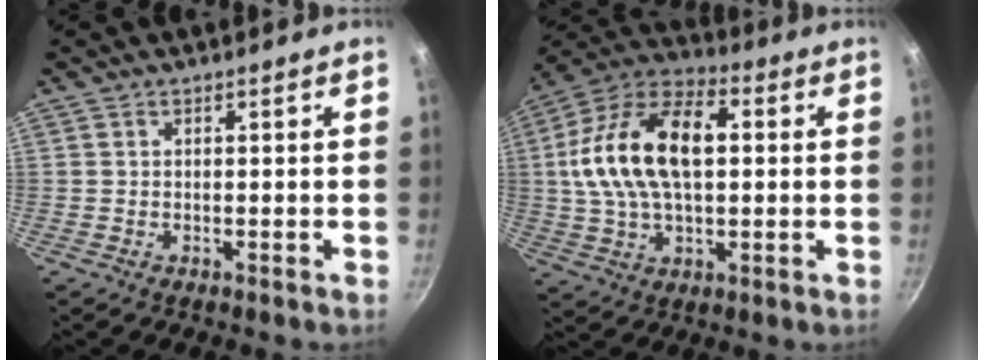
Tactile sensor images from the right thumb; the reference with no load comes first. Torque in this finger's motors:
{"motor_torque": [-0.40, 1.08, 1.00, -0.73, 0.45]}